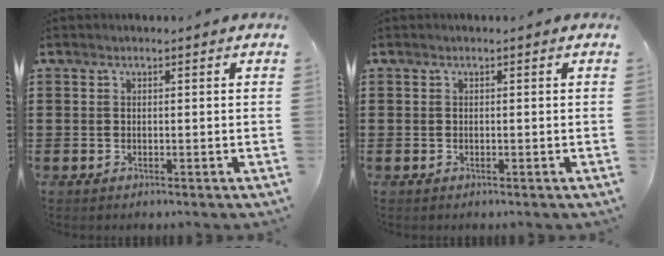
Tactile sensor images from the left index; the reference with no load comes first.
{"total": 0.0}